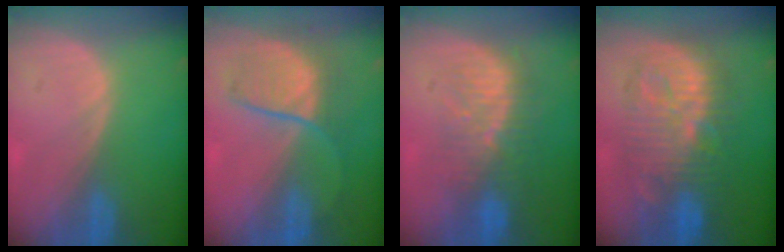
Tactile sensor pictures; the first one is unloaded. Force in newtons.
{"total": 7.2, "press": 7.2, "slide": 0.3}
{"total": 9.0, "press": 8.1, "slide": 3.7}
{"total": 11.1, "press": 11.1, "slide": 0.7}